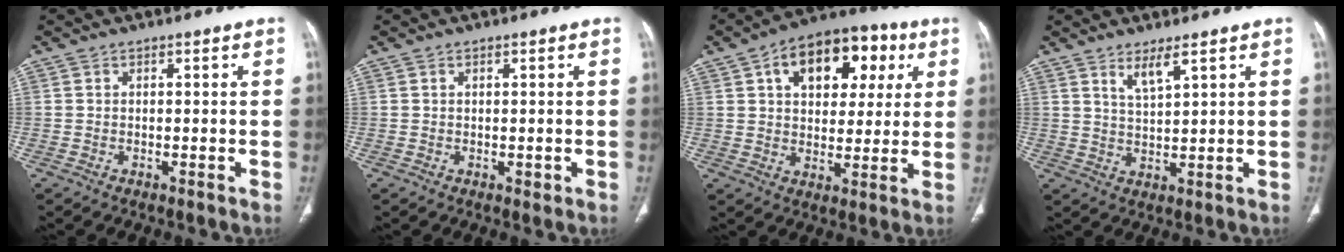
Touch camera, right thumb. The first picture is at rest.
{"total": 1.0, "force": [-0.1, 0.6, 0.8], "torque": [-0.007, -0.002, 0.002]}
{"total": 17.1, "force": [6.3, 10.5, 11.9], "torque": [-0.127, 0.008, 0.092]}
{"total": 4.1, "force": [2.7, 0.6, 3.0], "torque": [-0.060, -0.024, 0.057]}